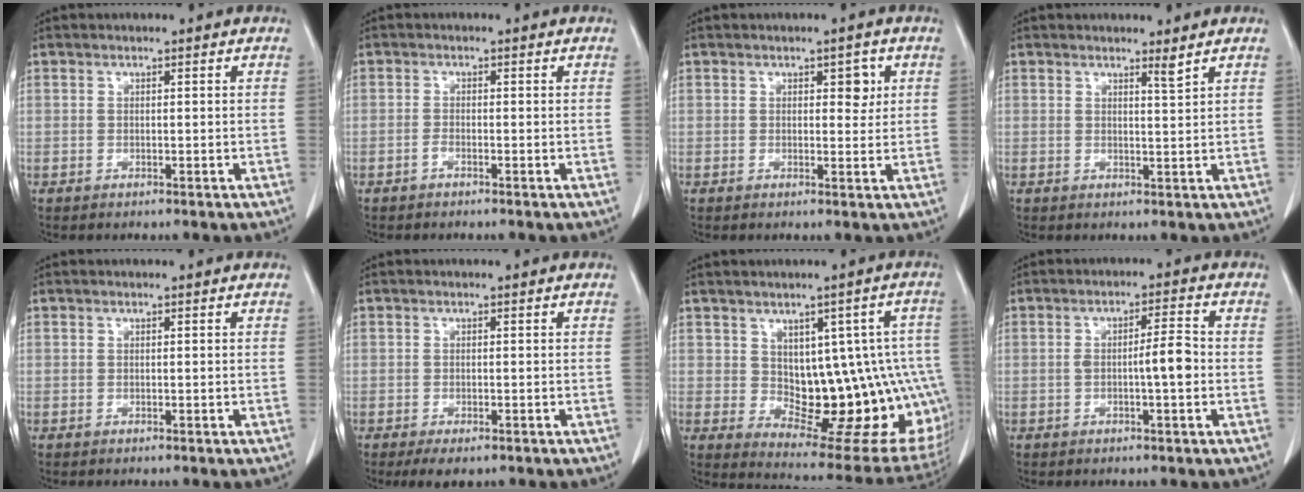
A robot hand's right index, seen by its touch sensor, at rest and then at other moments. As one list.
[{"total": 0.8, "force": [-0.6, 0.2, 0.5], "torque": [-0.010, 0.002, -0.013]}, {"total": 2.6, "force": [1.0, 1.3, 2.0], "torque": [-0.021, 0.002, 0.013]}, {"total": 1.4, "force": [1.2, -0.5, 0.6], "torque": [-0.017, -0.014, 0.020]}, {"total": 0.0}, {"total": 3.0, "force": [-1.9, 1.2, 1.9], "torque": [-0.030, -0.005, -0.023]}, {"total": 17.5, "force": [-0.4, 7.6, 15.8], "torque": [-0.137, 0.022, 0.022]}, {"total": 4.6, "force": [-0.7, 0.5, 4.5], "torque": [-0.075, 0.009, -0.010]}]